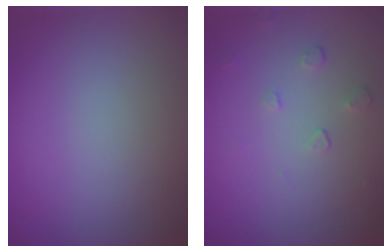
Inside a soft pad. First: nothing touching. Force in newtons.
{"total": 0.9, "press": 0.6, "slide": 0.7}